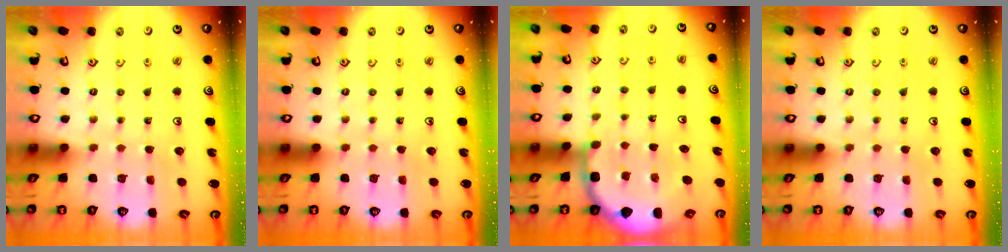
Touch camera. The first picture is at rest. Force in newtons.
{"total": 0.0}
{"total": 6.4, "press": 5.9, "slide": 2.4}
{"total": 0.0}